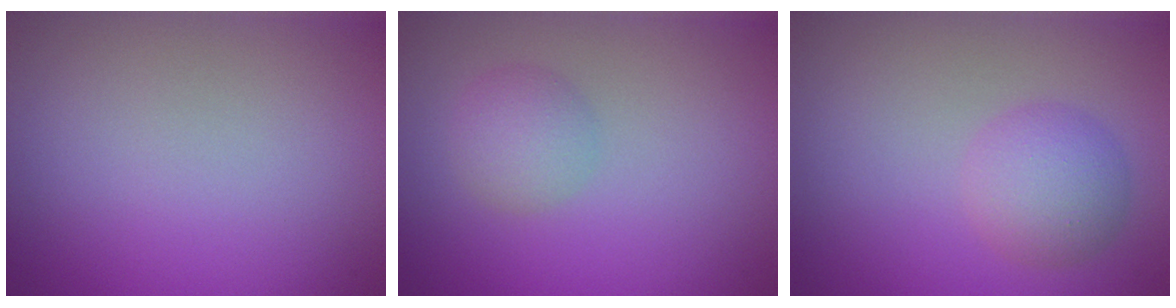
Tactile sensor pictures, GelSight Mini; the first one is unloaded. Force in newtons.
{"total": 2.3, "press": 2.3, "slide": 0.0}
{"total": 3.3, "press": 3.3, "slide": 0.1}